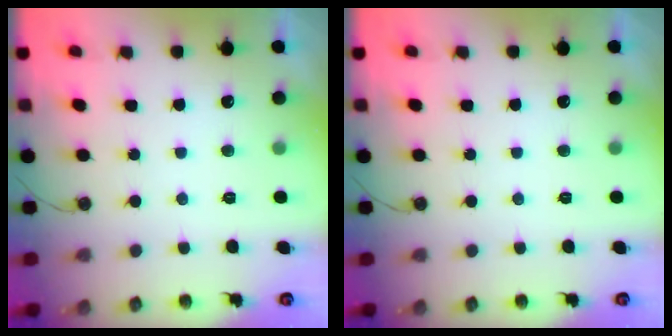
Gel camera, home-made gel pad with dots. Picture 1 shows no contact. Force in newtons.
{"total": 0.0}